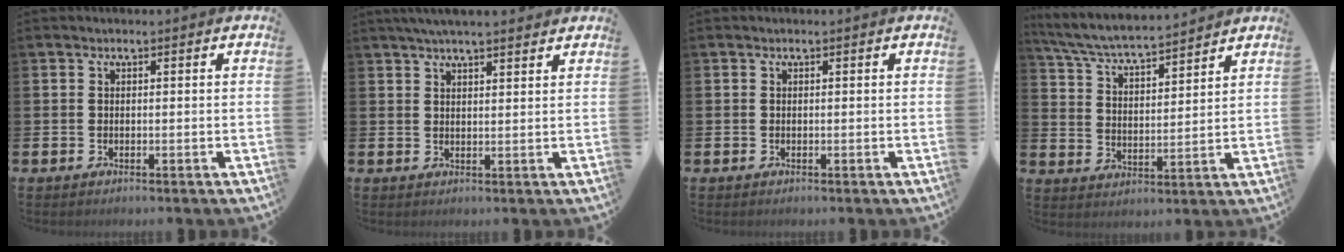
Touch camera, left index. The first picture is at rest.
{"total": 3.8, "force": [3.6, 0.2, 1.3], "torque": [-0.032, -0.007, 0.066]}
{"total": 0.0}
{"total": 6.2, "force": [5.9, 0.5, 1.7], "torque": [-0.061, -0.040, 0.102]}